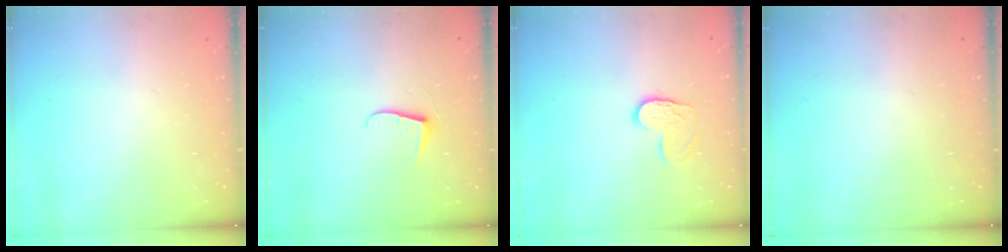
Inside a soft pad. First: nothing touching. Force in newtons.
{"total": 6.2, "press": 6.2, "slide": 0.5}
{"total": 7.6, "press": 7.6, "slide": 0.4}
{"total": 0.0}